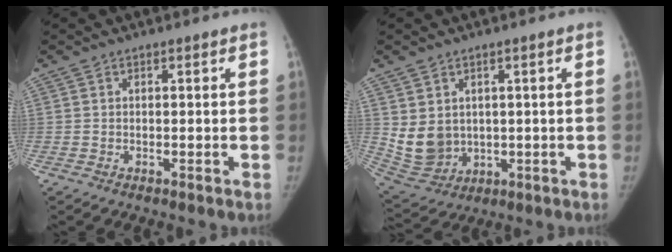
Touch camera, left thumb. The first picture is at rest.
{"total": 8.4, "force": [1.4, 6.9, 4.6], "torque": [-0.077, -0.017, 0.055]}